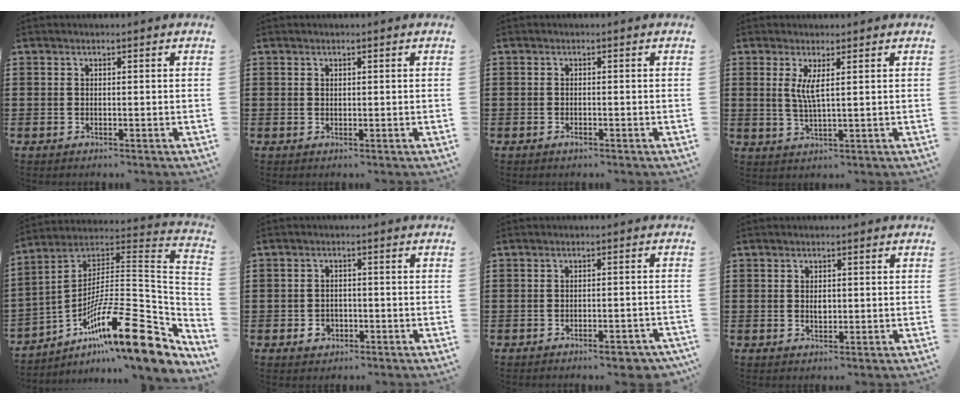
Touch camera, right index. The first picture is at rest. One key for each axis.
{"total": 0.5, "fx": 0.3, "fy": 0.4, "fz": 0.1, "tx": -0.003, "ty": 0.003, "tz": 0.006}
{"total": 0.7, "fx": -0.5, "fy": 0.1, "fz": 0.5, "tx": -0.012, "ty": -0.008, "tz": -0.008}
{"total": 3.5, "fx": 1.2, "fy": 0.3, "fz": 3.3, "tx": -0.070, "ty": -0.003, "tz": 0.018}
{"total": 19.0, "fx": -10.7, "fy": 3.9, "fz": 15.2, "tx": -0.247, "ty": 0.010, "tz": -0.192}
{"total": 2.1, "fx": -1.0, "fy": 1.6, "fz": 0.9, "tx": -0.023, "ty": 0.000, "tz": -0.022}
{"total": 3.0, "fx": -2.4, "fy": 0.5, "fz": 1.7, "tx": -0.025, "ty": 0.002, "tz": -0.045}
{"total": 1.5, "fx": 0.1, "fy": 0.9, "fz": 1.2, "tx": -0.025, "ty": 0.003, "tz": 0.002}